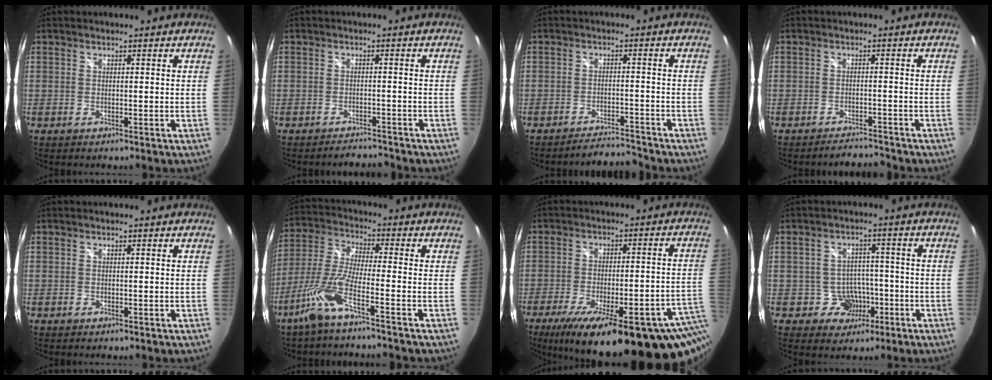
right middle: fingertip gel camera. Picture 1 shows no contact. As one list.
[{"total": 2.9, "force": [-2.8, 0.5, 0.3], "torque": [-0.011, 0.003, -0.043]}, {"total": 4.7, "force": [-4.7, 0.0, 0.4], "torque": [-0.022, 0.006, -0.074]}, {"total": 3.3, "force": [-3.2, 0.4, 0.4], "torque": [-0.016, 0.004, -0.051]}, {"total": 0.0}, {"total": 9.0, "force": [-5.3, 0.4, 7.3], "torque": [-0.164, -0.005, -0.104]}, {"total": 29.7, "force": [-19.0, 8.0, 21.5], "torque": [-0.301, -0.038, -0.246]}, {"total": 5.8, "force": [-2.3, 5.2, 1.1], "torque": [-0.032, 0.018, -0.020]}]